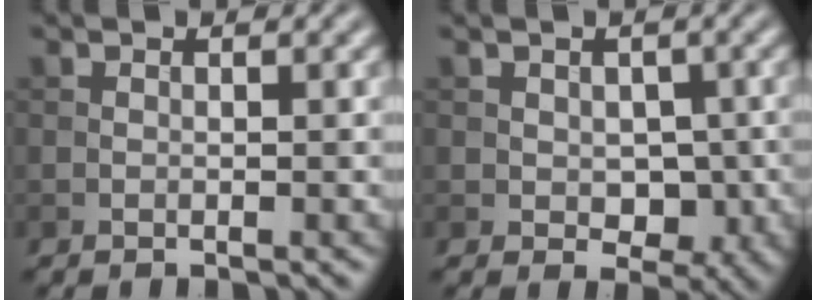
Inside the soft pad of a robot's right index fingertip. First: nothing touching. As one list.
[{"total": 3.7, "force": [-0.2, 2.7, 2.5], "torque": [-0.028, -0.011, 0.001]}]